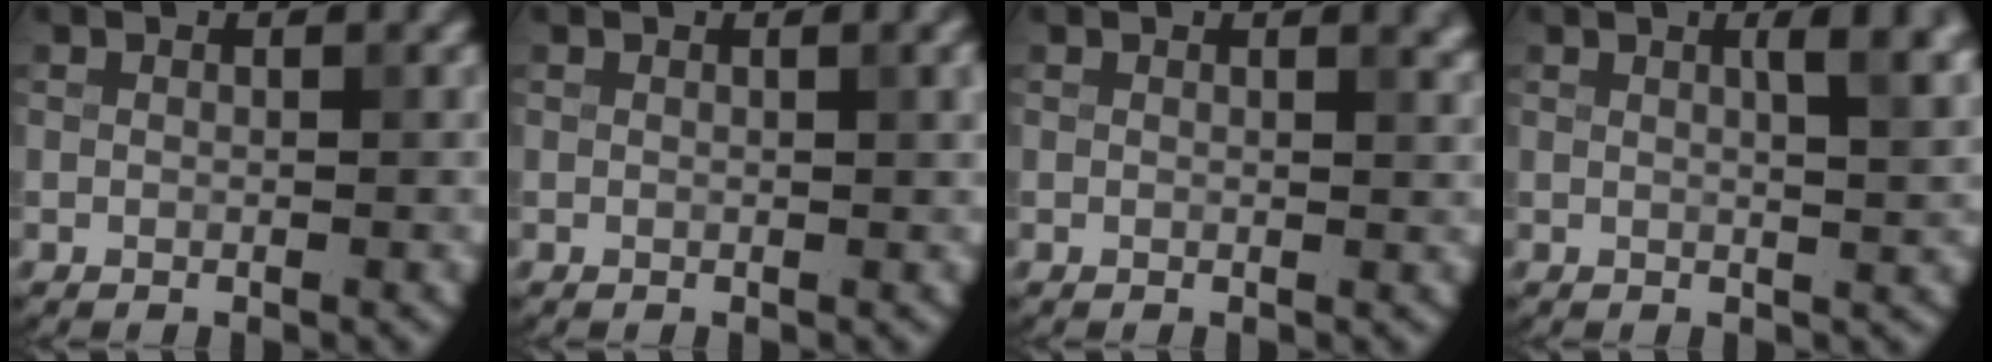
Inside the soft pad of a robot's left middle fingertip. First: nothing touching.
{"total": 1.8, "force": [0.6, 0.6, 1.6], "torque": [-0.015, 0.006, 0.006]}
{"total": 1.7, "force": [1.1, 0.7, 1.1], "torque": [-0.002, 0.005, 0.013]}
{"total": 4.7, "force": [1.5, 1.5, 4.2], "torque": [-0.035, 0.012, 0.014]}